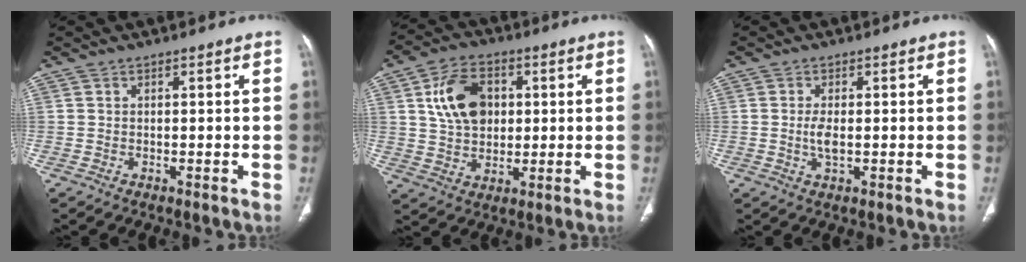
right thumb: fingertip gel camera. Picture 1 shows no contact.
{"total": 11.7, "force": [2.7, 8.4, 7.8], "torque": [-0.113, 0.000, 0.049]}
{"total": 2.9, "force": [-0.2, 1.2, 2.6], "torque": [-0.055, -0.005, -0.004]}